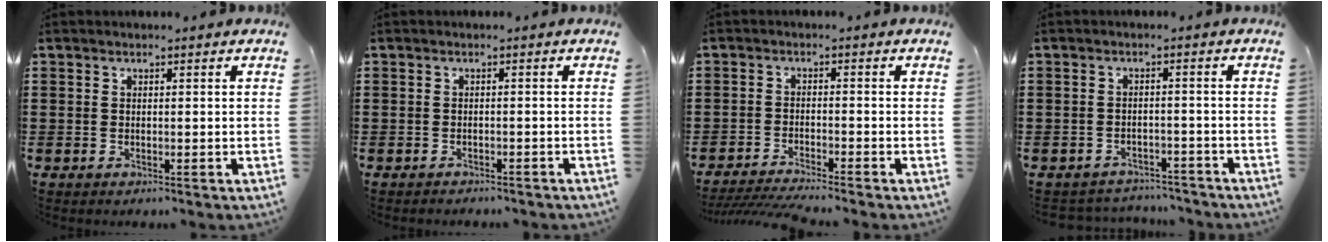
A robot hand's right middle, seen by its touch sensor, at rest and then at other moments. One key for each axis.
{"total": 0.8, "fx": -0.8, "fy": 0.1, "fz": 0.0, "tx": -0.003, "ty": 0.001, "tz": -0.018}
{"total": 3.2, "fx": -3.0, "fy": -0.3, "fz": 1.0, "tx": -0.026, "ty": -0.009, "tz": -0.062}
{"total": 2.7, "fx": -2.7, "fy": 0.4, "fz": -0.1, "tx": -0.008, "ty": -0.003, "tz": -0.058}